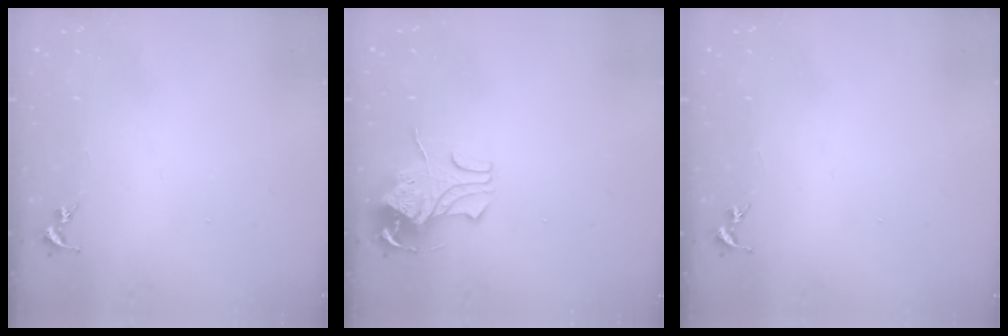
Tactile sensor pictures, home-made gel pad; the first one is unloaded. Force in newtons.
{"total": 8.5, "press": 8.4, "slide": 0.8}
{"total": 0.0}